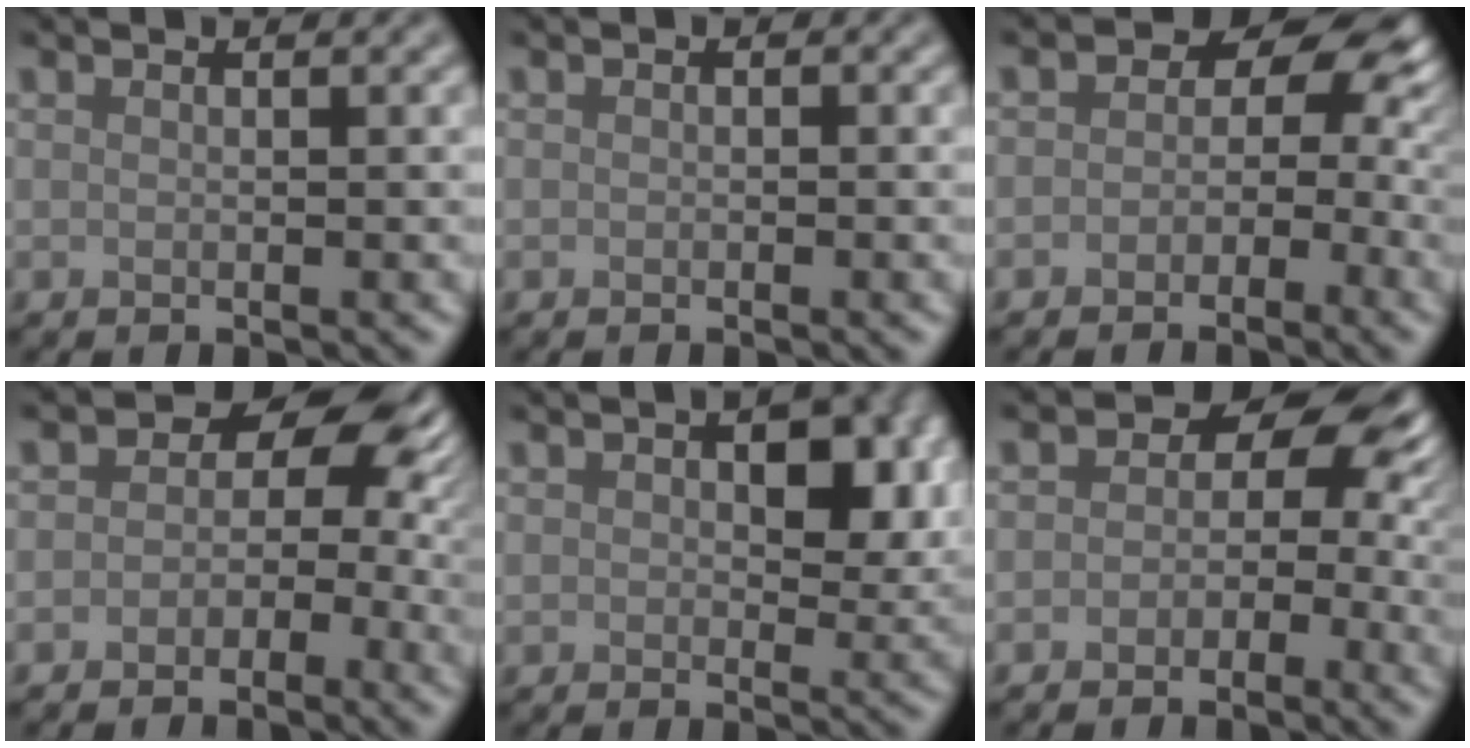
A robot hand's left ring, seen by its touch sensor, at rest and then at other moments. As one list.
[{"total": 0.5, "force": [-0.4, 0.2, -0.2], "torque": [0.005, -0.002, -0.005]}, {"total": 4.9, "force": [-0.6, 3.9, 2.9], "torque": [-0.015, 0.005, -0.023]}, {"total": 5.1, "force": [-0.7, 4.0, 3.0], "torque": [-0.010, 0.007, -0.029]}, {"total": 5.6, "force": [1.1, 3.3, 4.3], "torque": [-0.068, -0.003, 0.026]}, {"total": 5.5, "force": [-0.2, 4.4, 3.3], "torque": [-0.006, 0.008, -0.023]}]